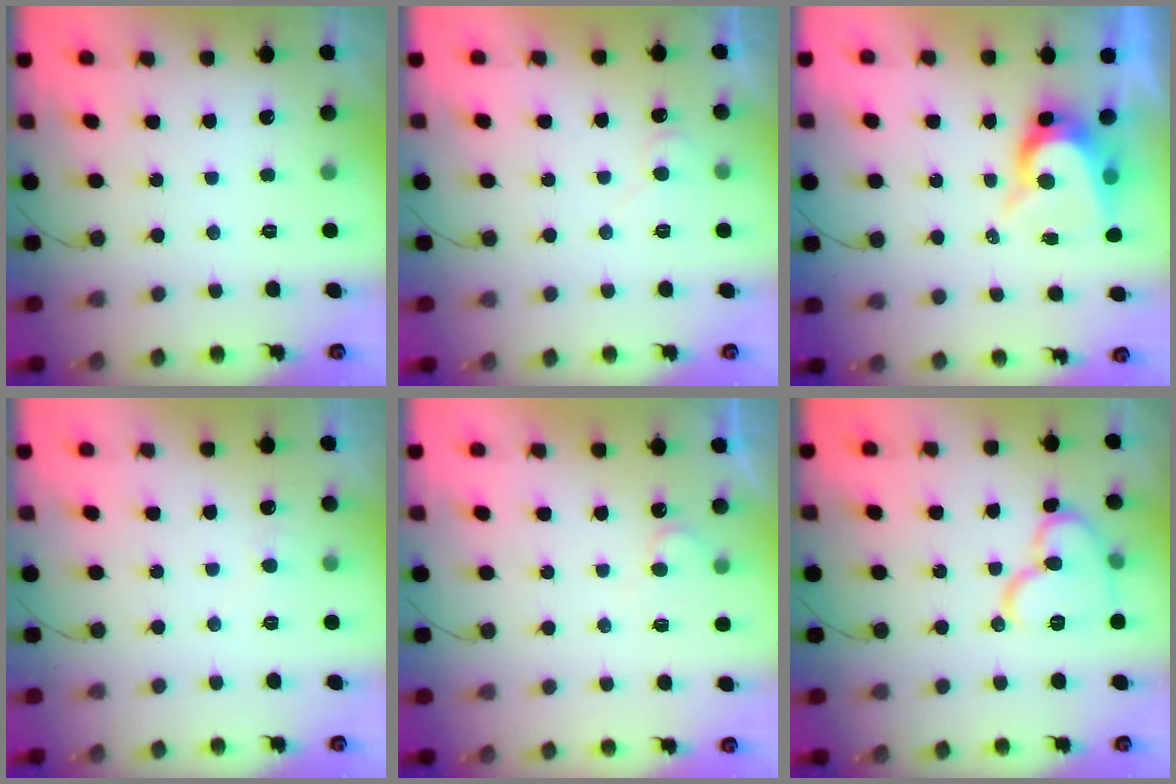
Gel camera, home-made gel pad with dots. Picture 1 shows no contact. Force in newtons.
{"total": 6.0, "press": 6.0, "slide": 0.6}
{"total": 7.7, "press": 7.7, "slide": 0.7}
{"total": 4.8, "press": 4.8, "slide": 0.4}
{"total": 4.4, "press": 4.4, "slide": 0.3}
{"total": 12.8, "press": 12.8, "slide": 0.6}